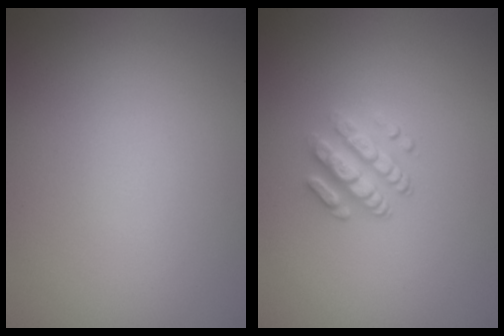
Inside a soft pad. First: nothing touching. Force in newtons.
{"total": 2.3, "press": 1.9, "slide": 1.4}